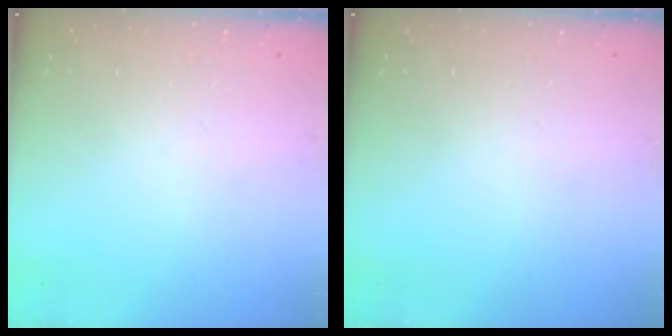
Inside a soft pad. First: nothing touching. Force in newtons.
{"total": 0.0}